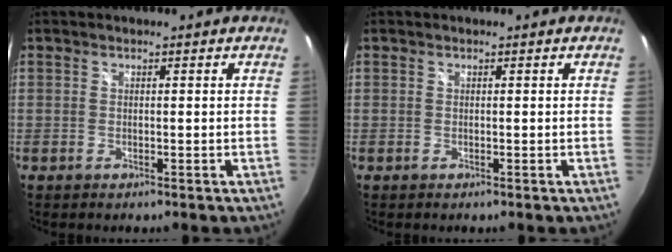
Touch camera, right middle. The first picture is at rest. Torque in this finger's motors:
{"motor_torque": [0.01, -0.14, 0.00, 0.01]}